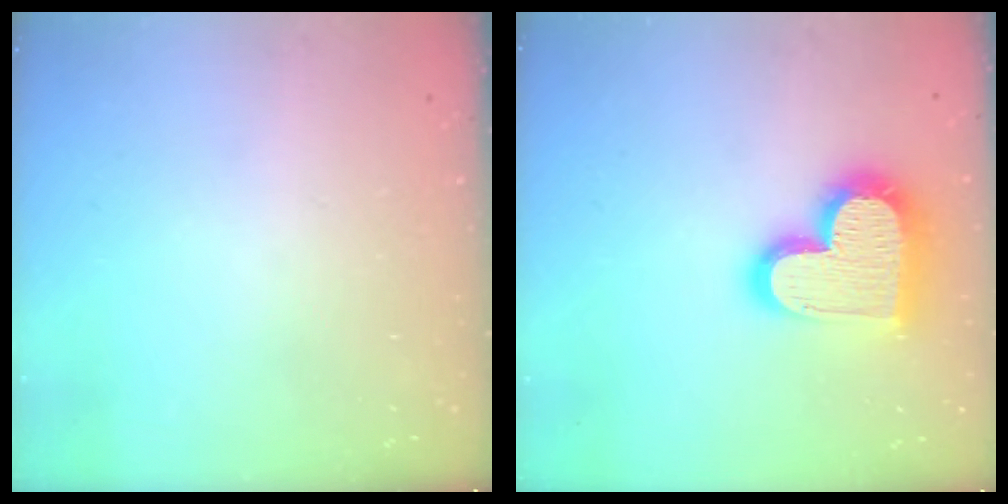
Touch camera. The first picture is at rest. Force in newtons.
{"total": 20.7, "press": 20.7, "slide": 1.5}